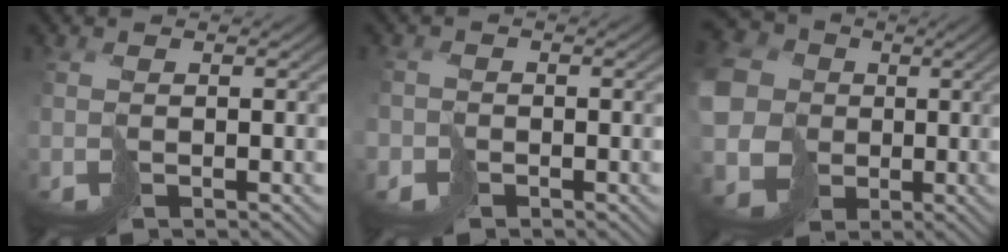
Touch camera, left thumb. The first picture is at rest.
{"total": 2.0, "force": [-1.5, 1.3, -0.2], "torque": [0.007, -0.007, -0.032]}
{"total": 13.5, "force": [0.2, 11.8, 6.6], "torque": [-0.201, -0.018, -0.001]}